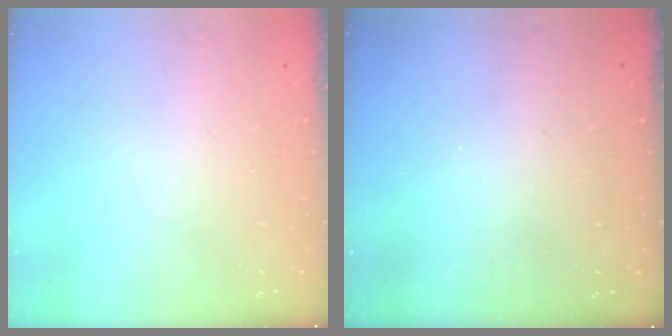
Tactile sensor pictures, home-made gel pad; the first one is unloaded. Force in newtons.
{"total": 2.8, "press": 2.8, "slide": 0.3}